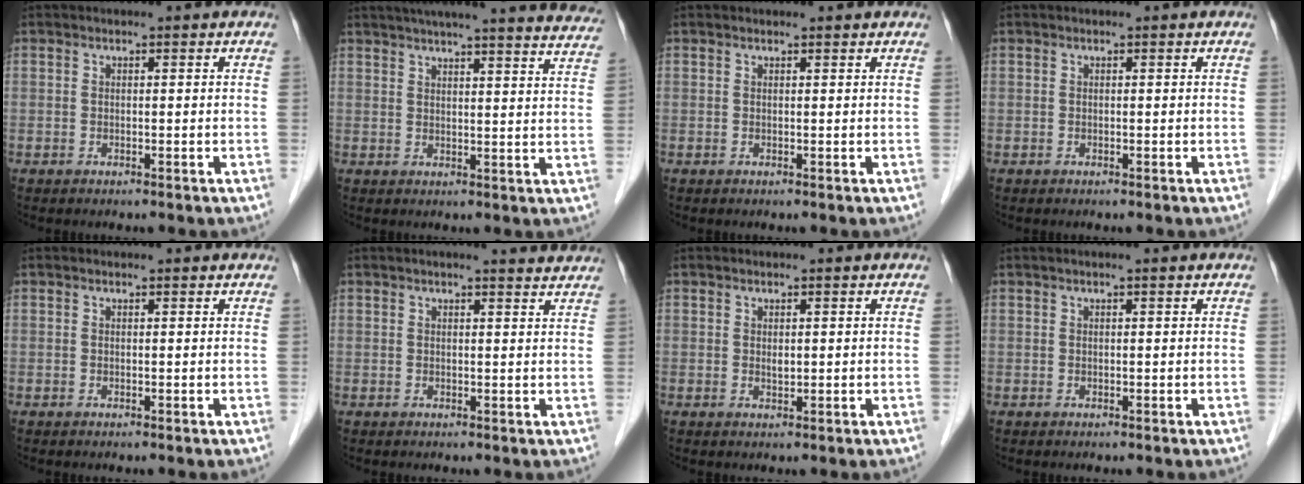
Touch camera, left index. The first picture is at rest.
{"total": 26.8, "force": [24.6, 2.0, 10.6], "torque": [-0.160, -0.035, 0.289]}
{"total": 1.3, "force": [1.3, 0.2, 0.2], "torque": [-0.011, 0.014, 0.017]}
{"total": 0.0}
{"total": 1.9, "force": [1.8, 0.4, 0.4], "torque": [-0.015, 0.017, 0.020]}
{"total": 5.5, "force": [5.2, 0.1, 1.7], "torque": [-0.022, 0.003, 0.043]}
{"total": 0.9, "force": [0.4, 0.5, 0.7], "torque": [-0.012, -0.003, 0.008]}
{"total": 1.9, "force": [1.6, -0.1, 1.0], "torque": [-0.011, 0.020, 0.025]}